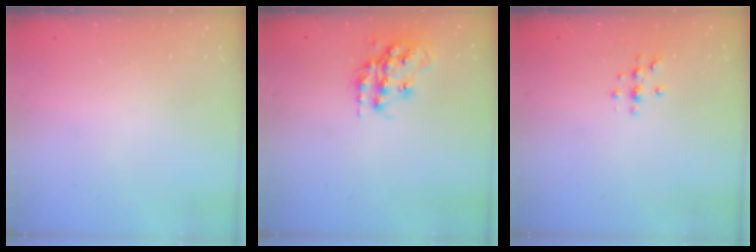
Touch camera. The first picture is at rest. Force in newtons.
{"total": 15.4, "press": 15.4, "slide": 1.0}
{"total": 4.2, "press": 4.2, "slide": 0.5}